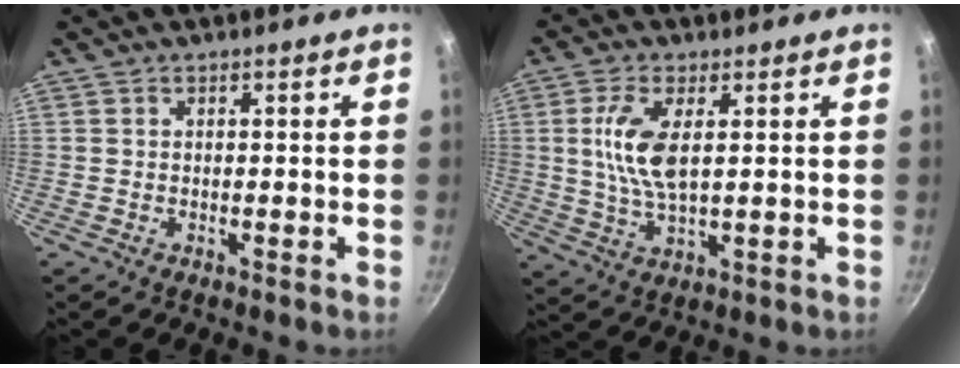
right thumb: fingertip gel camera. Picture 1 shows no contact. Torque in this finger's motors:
{"motor_torque": [1.36, 1.10, 1.38, -0.24, 0.11]}